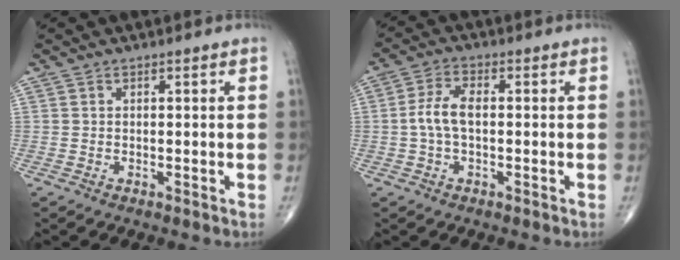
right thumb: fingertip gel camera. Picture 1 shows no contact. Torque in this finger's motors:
{"motor_torque": [-0.13, 0.56, 0.39, -0.20, 0.11]}